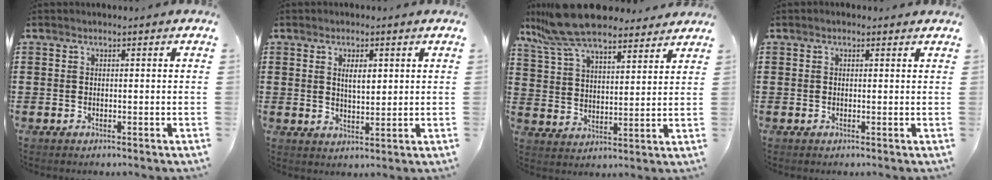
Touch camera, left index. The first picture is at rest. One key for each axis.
{"total": 3.4, "fx": 1.3, "fy": 1.3, "fz": 2.9, "tx": -0.045, "ty": 0.000, "tz": 0.017}
{"total": 11.0, "fx": 9.3, "fy": 2.2, "fz": 5.4, "tx": -0.135, "ty": -0.025, "tz": 0.170}
{"total": 0.6, "fx": 0.3, "fy": 0.4, "fz": 0.3, "tx": -0.007, "ty": 0.006, "tz": 0.005}